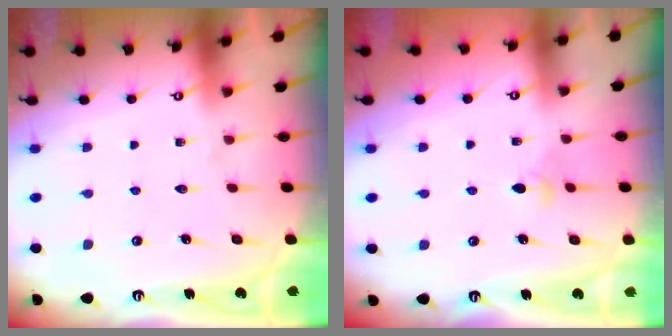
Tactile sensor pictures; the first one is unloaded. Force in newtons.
{"total": 2.8, "press": 2.7, "slide": 0.8}